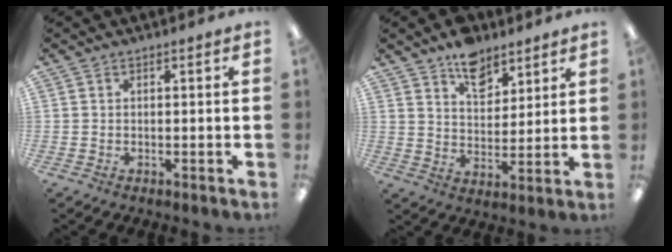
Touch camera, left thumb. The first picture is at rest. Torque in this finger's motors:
{"motor_torque": [1.03, 0.57, 0.87, -0.50, 0.04]}